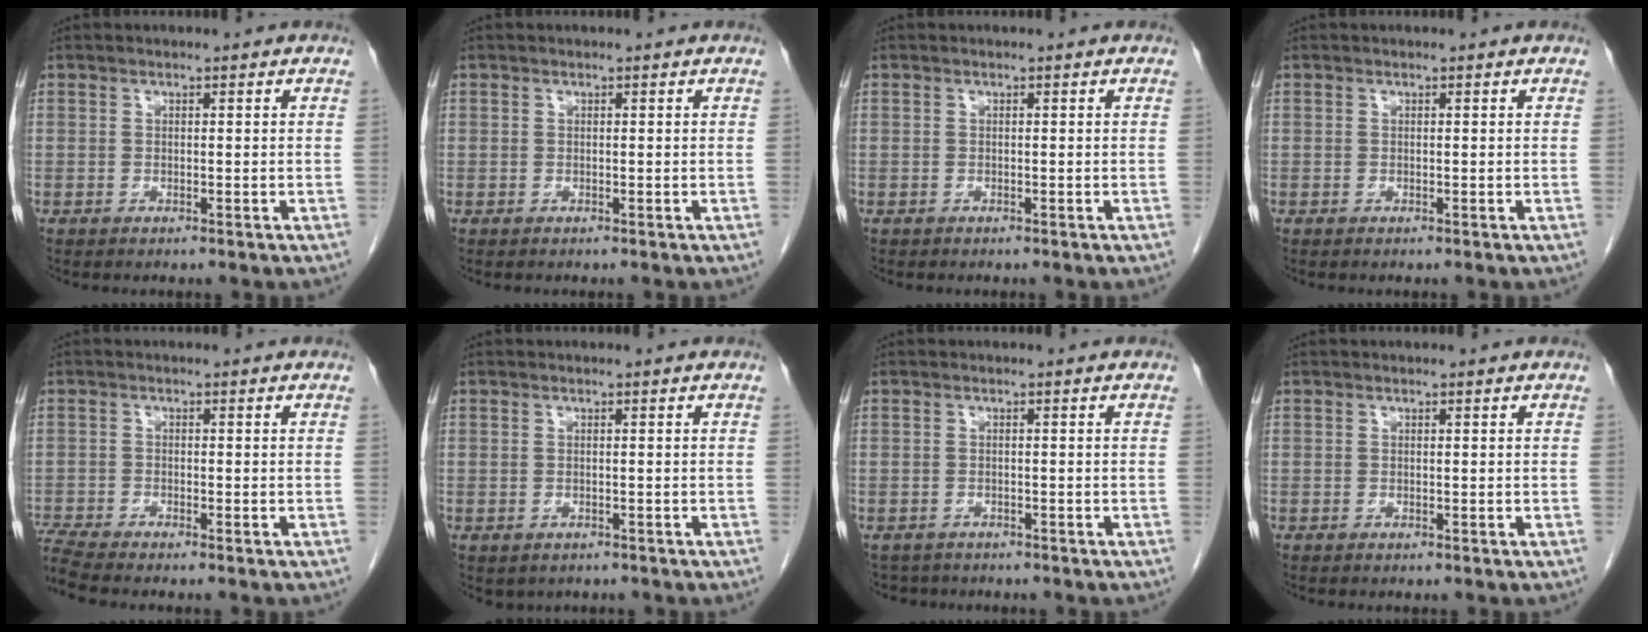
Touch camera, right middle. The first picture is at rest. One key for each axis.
{"total": 0.0}
{"total": 0.0}
{"total": 0.0}
{"total": 4.0, "fx": -3.7, "fy": -0.9, "fz": 1.1, "tx": -0.035, "ty": -0.016, "tz": -0.075}
{"total": 1.6, "fx": -1.1, "fy": 1.1, "fz": 0.5, "tx": -0.011, "ty": -0.002, "tz": -0.008}
{"total": 3.4, "fx": -2.9, "fy": 1.6, "fz": 0.1, "tx": -0.002, "ty": -0.002, "tz": -0.043}
{"total": 0.0}